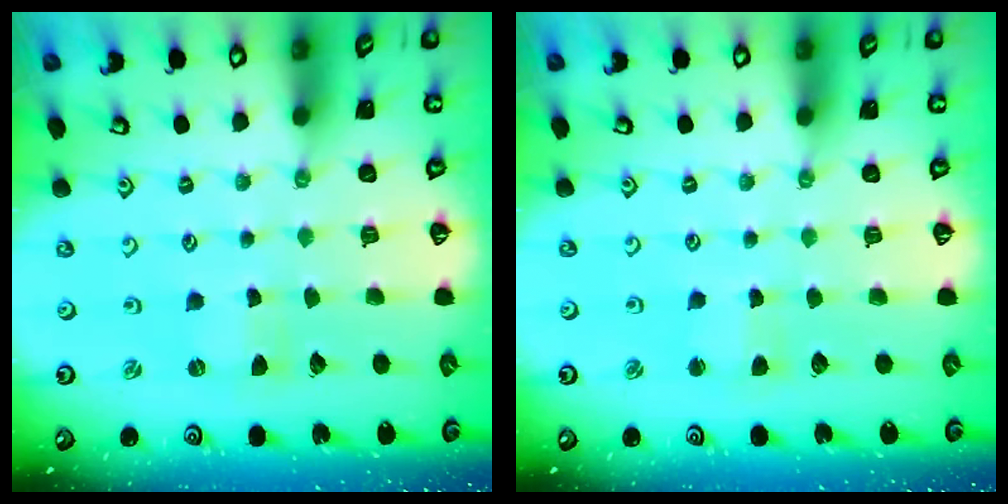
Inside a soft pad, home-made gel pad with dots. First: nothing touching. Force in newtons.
{"total": 2.7, "press": 2.6, "slide": 0.4}